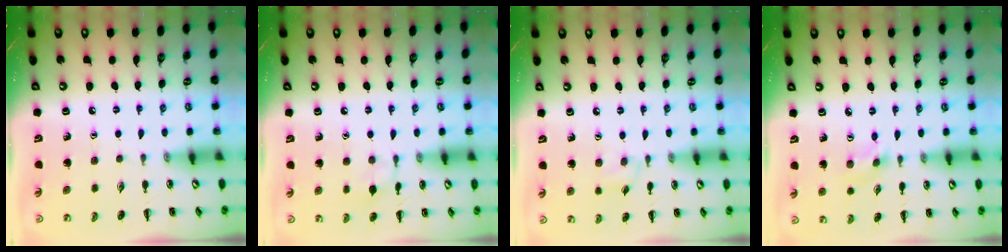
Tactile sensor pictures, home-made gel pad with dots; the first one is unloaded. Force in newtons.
{"total": 7.1, "press": 6.8, "slide": 2.0}
{"total": 3.3, "press": 3.1, "slide": 1.2}
{"total": 1.2, "press": 1.1, "slide": 0.3}